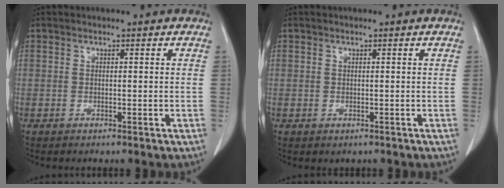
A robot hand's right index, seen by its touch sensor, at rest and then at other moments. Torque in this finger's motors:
{"motor_torque": [-1.27, 0.13, -0.39, -0.15]}